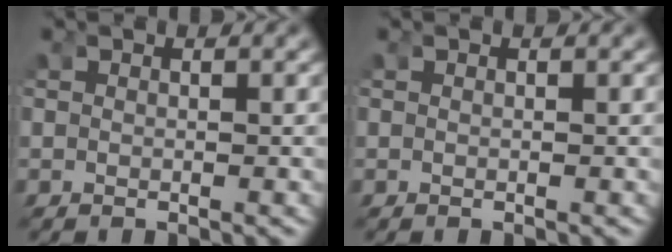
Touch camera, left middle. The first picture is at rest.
{"total": 0.0}